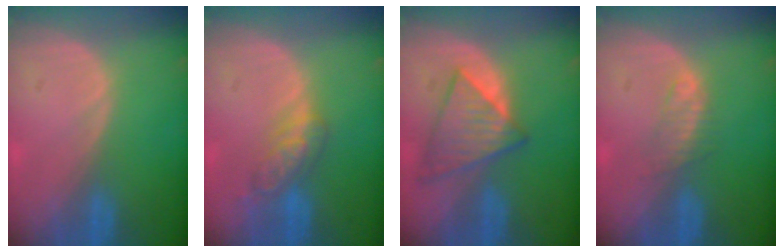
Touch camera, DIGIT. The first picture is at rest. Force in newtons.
{"total": 5.3, "press": 5.1, "slide": 1.7}
{"total": 6.9, "press": 6.9, "slide": 1.0}
{"total": 2.3, "press": 2.3, "slide": 0.2}